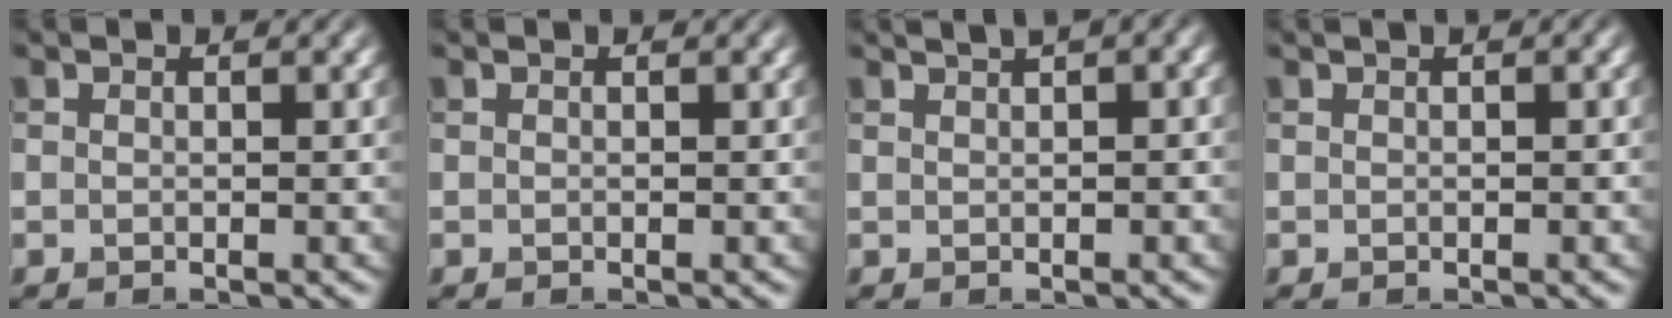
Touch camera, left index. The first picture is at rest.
{"total": 0.0}
{"total": 4.3, "force": [2.3, 1.7, 3.2], "torque": [-0.036, 0.027, 0.018]}
{"total": 0.6, "force": [0.3, 0.1, 0.5], "torque": [-0.004, 0.005, 0.005]}